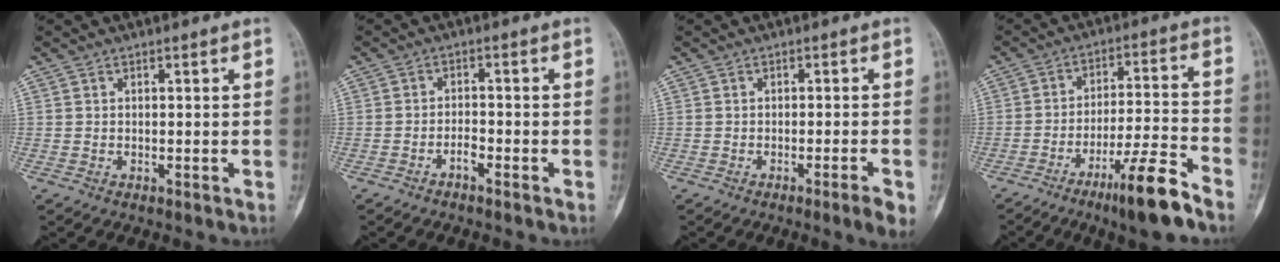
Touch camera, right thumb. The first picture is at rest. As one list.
[{"total": 2.1, "force": [-1.6, 0.6, 1.2], "torque": [-0.021, 0.015, -0.032]}, {"total": 3.9, "force": [-2.1, -0.1, 3.3], "torque": [-0.046, 0.000, -0.032]}, {"total": 12.3, "force": [-8.3, 1.1, 9.0], "torque": [-0.154, 0.054, -0.140]}]